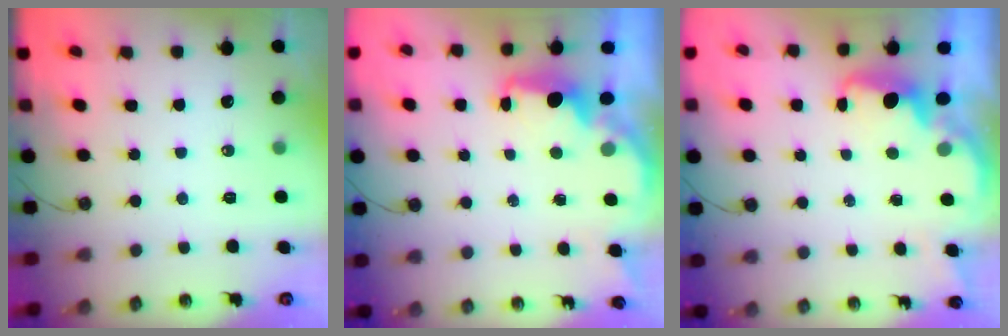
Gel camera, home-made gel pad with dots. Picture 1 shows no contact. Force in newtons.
{"total": 2.8, "press": 2.7, "slide": 0.9}
{"total": 1.9, "press": 1.7, "slide": 0.8}